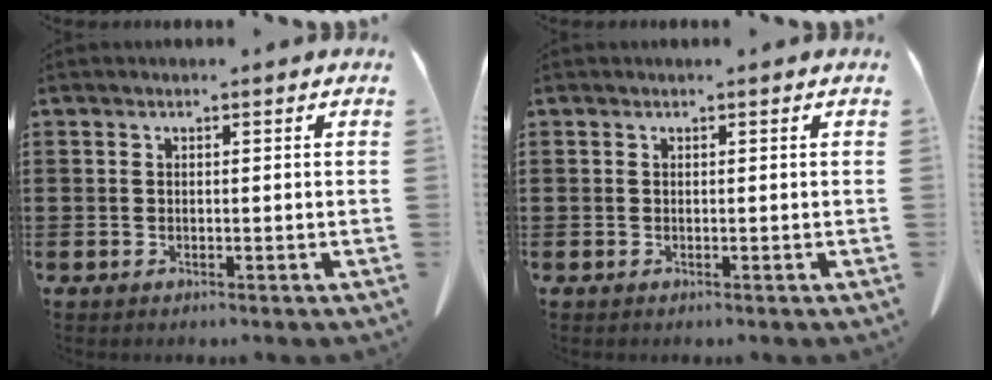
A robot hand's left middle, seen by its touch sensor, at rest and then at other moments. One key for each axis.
{"total": 0.0}